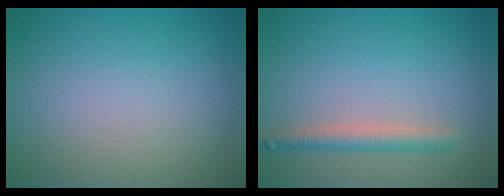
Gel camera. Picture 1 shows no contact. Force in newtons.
{"total": 2.3, "press": 2.3, "slide": 0.1}